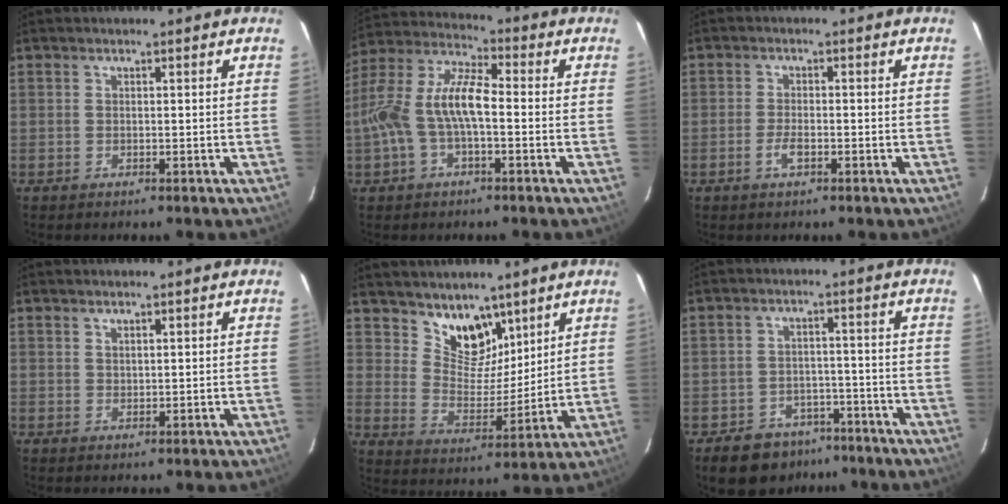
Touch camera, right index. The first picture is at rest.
{"total": 12.0, "force": [-2.2, 4.5, 11.0], "torque": [-0.231, 0.015, -0.045]}
{"total": 2.7, "force": [-1.3, 0.9, 2.2], "torque": [-0.051, -0.001, -0.027]}
{"total": 1.2, "force": [0.9, 0.5, 0.5], "torque": [-0.006, 0.001, 0.017]}
{"total": 9.6, "force": [6.8, 5.4, 3.9], "torque": [-0.060, -0.007, 0.128]}
{"total": 9.5, "force": [-6.6, 6.4, 2.5], "torque": [-0.063, 0.023, -0.081]}